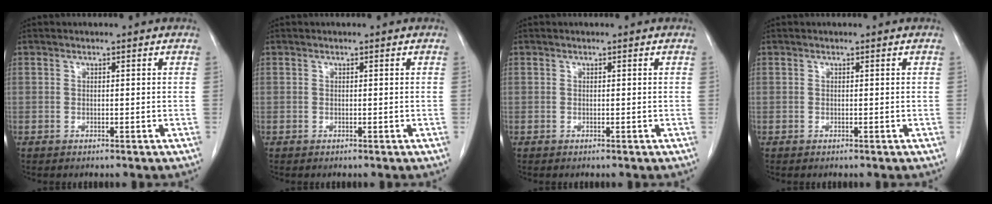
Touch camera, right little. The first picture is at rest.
{"total": 0.0}
{"total": 0.0}
{"total": 0.0}